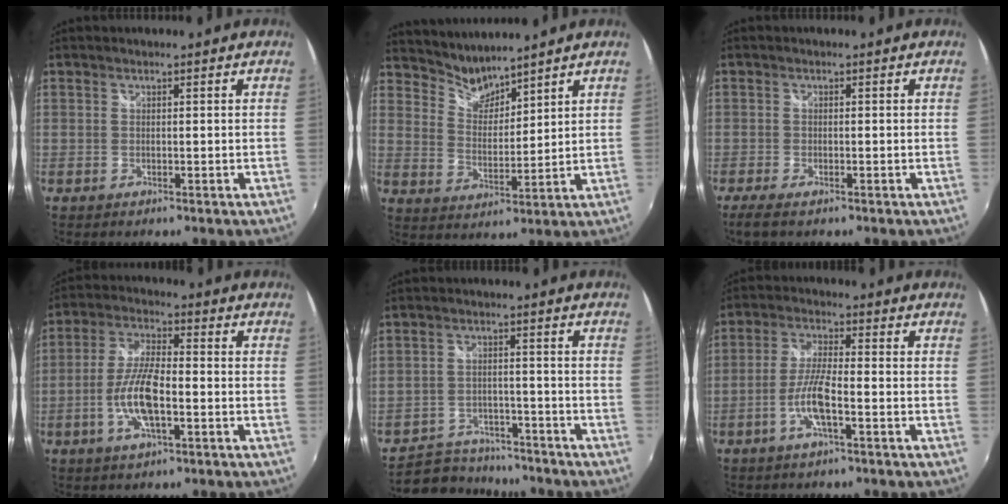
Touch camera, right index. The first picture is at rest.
{"total": 6.1, "force": [5.9, 1.3, 0.6], "torque": [-0.007, -0.008, 0.113]}
{"total": 3.6, "force": [-2.6, 1.0, 2.4], "torque": [-0.054, -0.014, -0.046]}
{"total": 10.0, "force": [-3.1, 2.9, 9.0], "torque": [-0.186, -0.001, -0.062]}
{"total": 9.9, "force": [-8.6, 4.6, 1.7], "torque": [-0.055, 0.015, -0.124]}
{"total": 6.8, "force": [-2.9, 0.8, 6.1], "torque": [-0.127, -0.002, -0.056]}